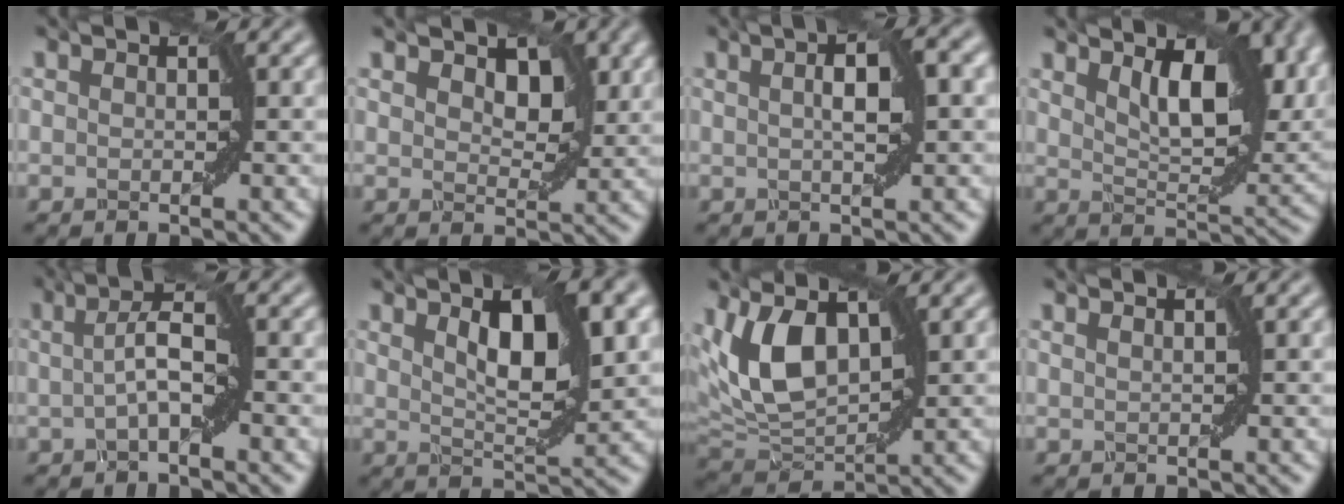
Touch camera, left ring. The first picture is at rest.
{"total": 3.4, "force": [1.7, 1.9, 2.3], "torque": [-0.042, -0.004, 0.028]}
{"total": 4.4, "force": [1.3, 1.0, 4.1], "torque": [-0.062, 0.013, 0.019]}
{"total": 10.6, "force": [4.8, 4.3, 8.4], "torque": [-0.113, 0.014, 0.070]}
{"total": 3.3, "force": [0.0, 0.6, 3.2], "torque": [-0.058, 0.008, -0.002]}
{"total": 7.2, "force": [2.6, 2.3, 6.3], "torque": [-0.098, 0.003, 0.046]}
{"total": 8.1, "force": [2.4, 4.3, 6.5], "torque": [-0.142, 0.004, 0.041]}
{"total": 1.9, "force": [1.5, 0.7, 1.1], "torque": [0.006, -0.003, -0.001]}